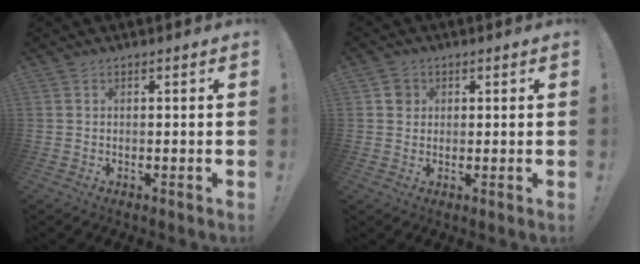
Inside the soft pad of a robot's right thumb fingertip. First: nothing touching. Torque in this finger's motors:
{"motor_torque": [0.46, 0.41, 0.23, -0.02, -0.04]}